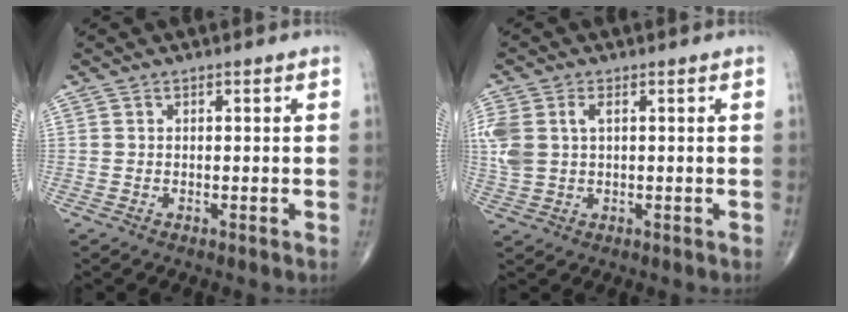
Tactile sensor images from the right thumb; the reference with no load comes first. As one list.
[{"total": 8.4, "force": [1.7, 5.4, 6.3], "torque": [-0.172, 0.015, 0.042]}]